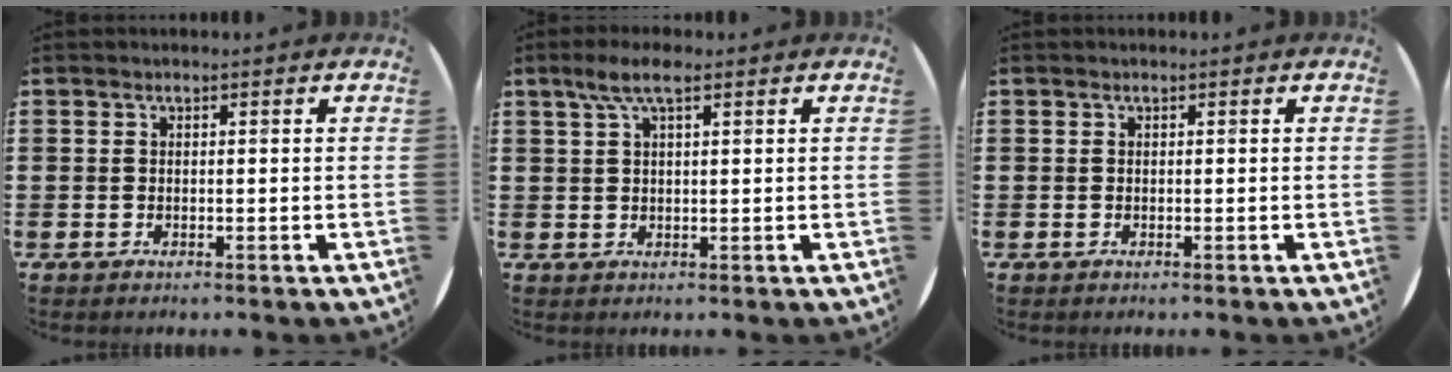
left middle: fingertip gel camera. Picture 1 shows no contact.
{"total": 4.1, "force": [2.5, 1.0, 3.2], "torque": [-0.067, 0.008, 0.042]}
{"total": 0.0}